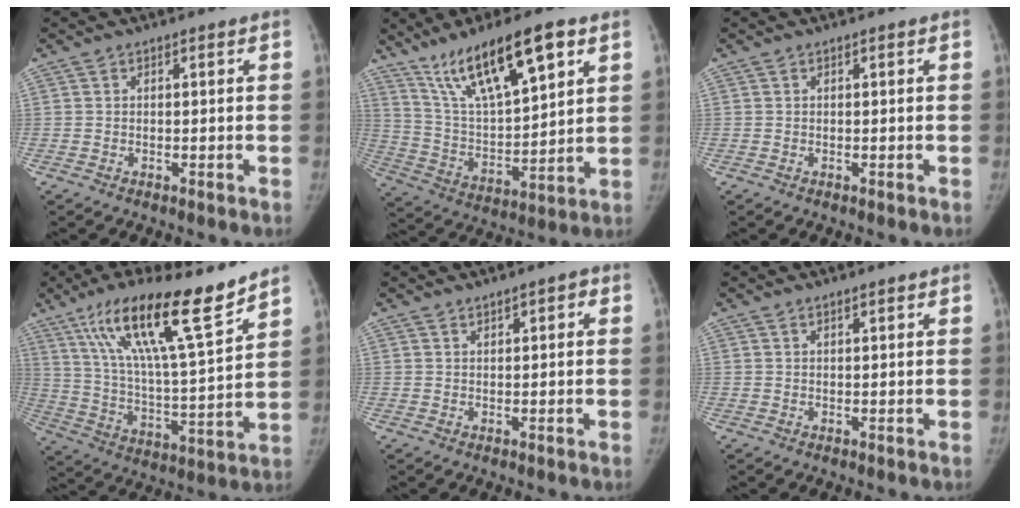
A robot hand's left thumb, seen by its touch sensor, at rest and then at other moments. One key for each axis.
{"total": 18.5, "fx": 11.0, "fy": 5.5, "fz": 13.8, "tx": -0.221, "ty": -0.039, "tz": 0.209}
{"total": 0.0}
{"total": 20.0, "fx": 13.6, "fy": 2.9, "fz": 14.4, "tx": -0.230, "ty": -0.061, "tz": 0.240}
{"total": 3.5, "fx": 1.5, "fy": 1.7, "fz": 2.6, "tx": -0.017, "ty": 0.001, "tz": 0.014}
{"total": 0.9, "fx": 0.7, "fy": 0.2, "fz": 0.6, "tx": -0.008, "ty": -0.003, "tz": 0.012}